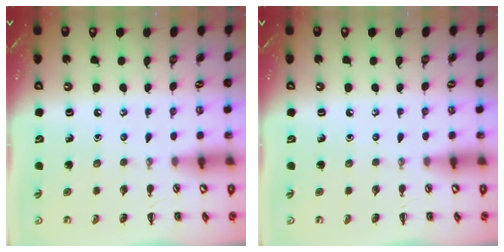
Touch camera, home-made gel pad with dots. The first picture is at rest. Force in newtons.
{"total": 0.0}